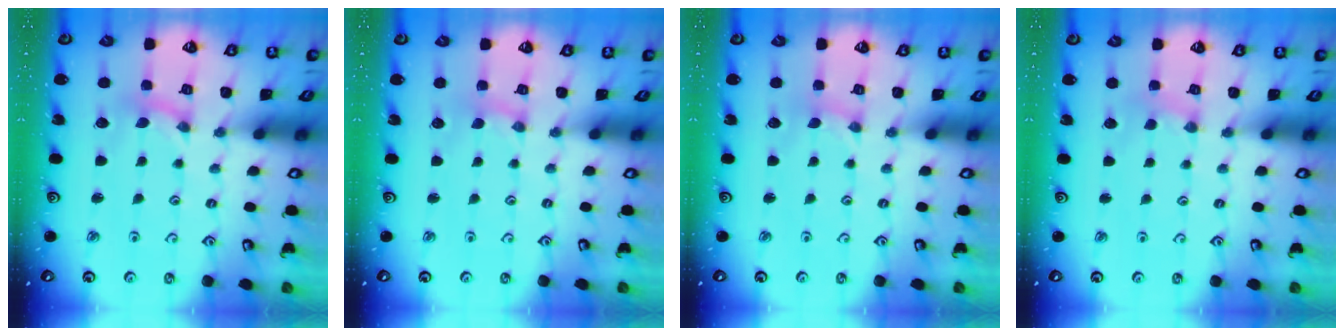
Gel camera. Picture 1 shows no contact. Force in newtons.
{"total": 0.7, "press": 0.7, "slide": 0.2}
{"total": 0.0}
{"total": 2.2, "press": 2.2, "slide": 0.4}